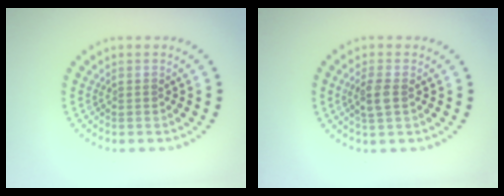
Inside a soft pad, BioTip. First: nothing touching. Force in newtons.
{"total": 2.0, "press": 1.9, "slide": 0.6}